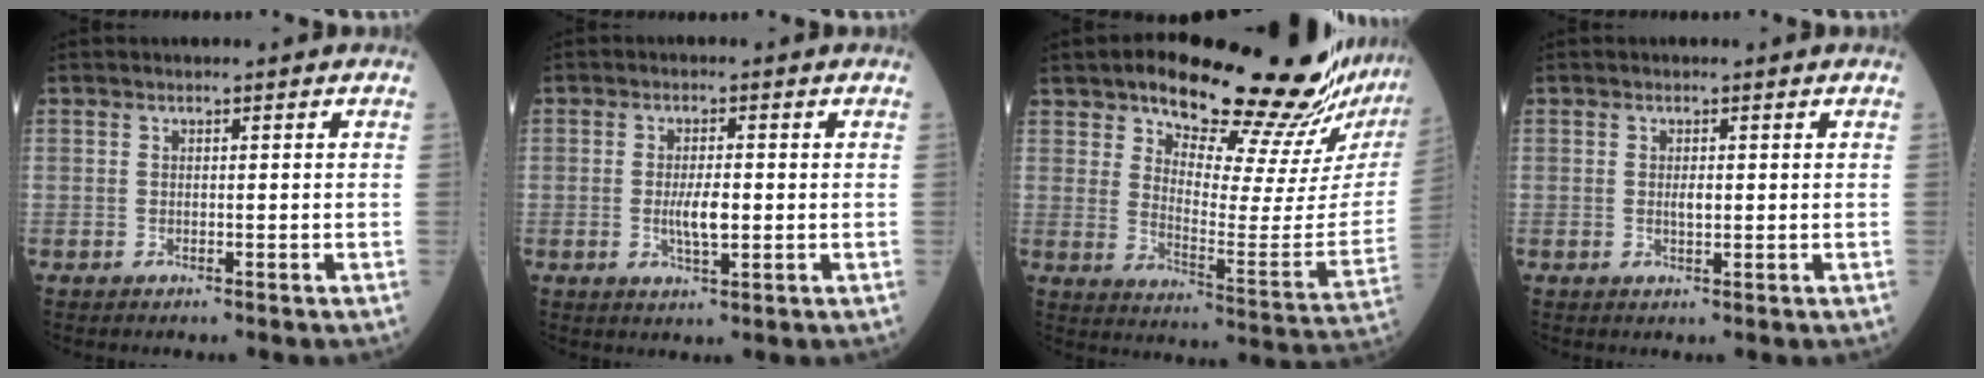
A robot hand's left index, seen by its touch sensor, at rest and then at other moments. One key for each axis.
{"total": 3.7, "fx": -0.4, "fy": 1.0, "fz": 3.5, "tx": -0.063, "ty": -0.003, "tz": -0.007}
{"total": 21.2, "fx": 17.8, "fy": 2.5, "fz": 11.2, "tx": -0.153, "ty": -0.071, "tz": 0.237}
{"total": 1.2, "fx": 0.1, "fy": 0.5, "fz": 1.1, "tx": -0.013, "ty": -0.001, "tz": 0.003}